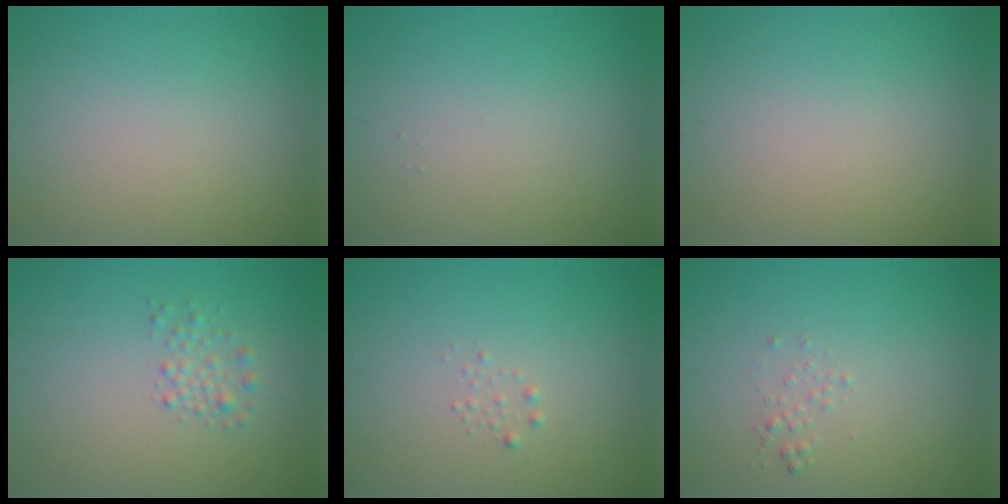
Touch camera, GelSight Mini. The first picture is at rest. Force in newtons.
{"total": 0.0}
{"total": 0.0}
{"total": 1.5, "press": 1.5, "slide": 0.1}
{"total": 0.6, "press": 0.6, "slide": 0.0}
{"total": 0.8, "press": 0.8, "slide": 0.1}